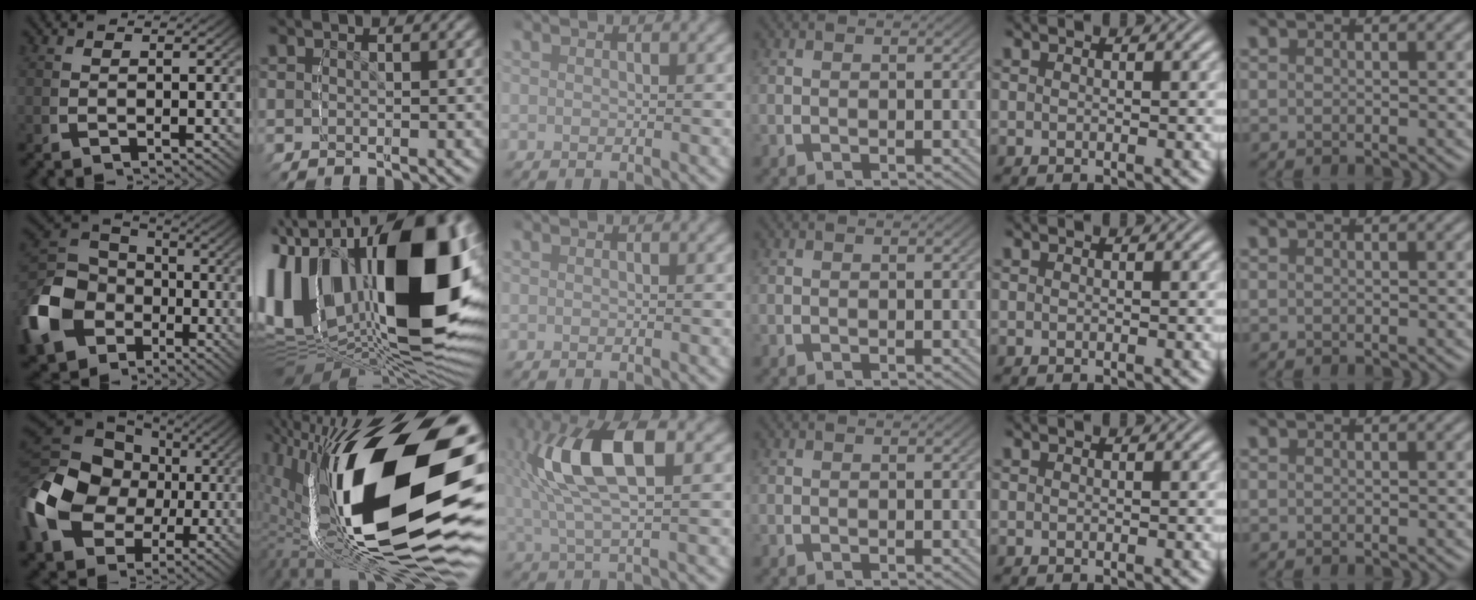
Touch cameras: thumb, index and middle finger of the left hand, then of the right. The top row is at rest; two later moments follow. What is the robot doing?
{"motion": "grasp_and_lifting", "object": "scissors"}